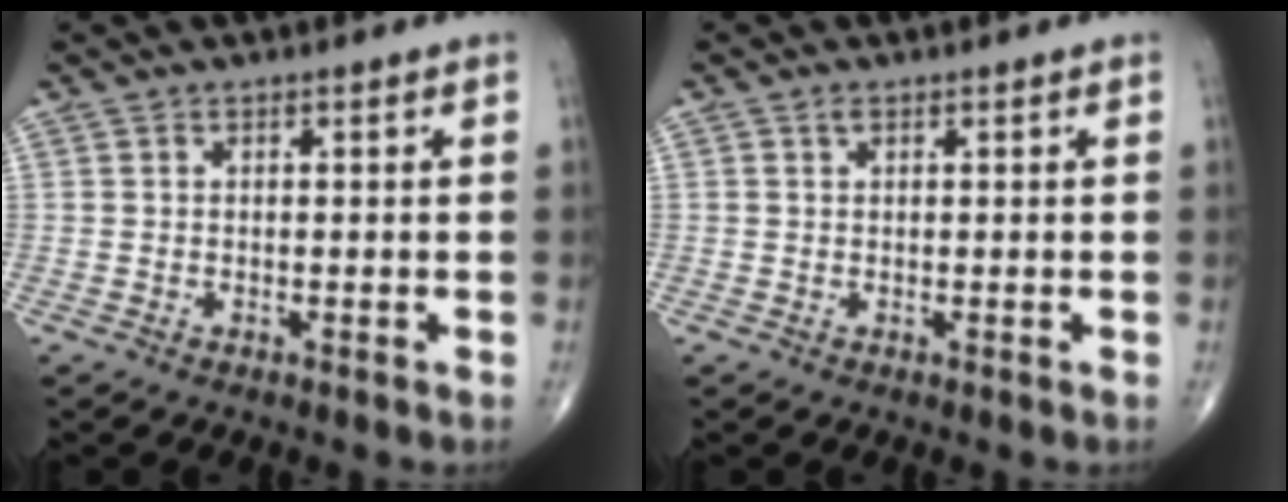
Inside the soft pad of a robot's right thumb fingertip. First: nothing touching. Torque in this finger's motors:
{"motor_torque": [-0.31, 0.18, -0.04, 0.07, 0.00]}